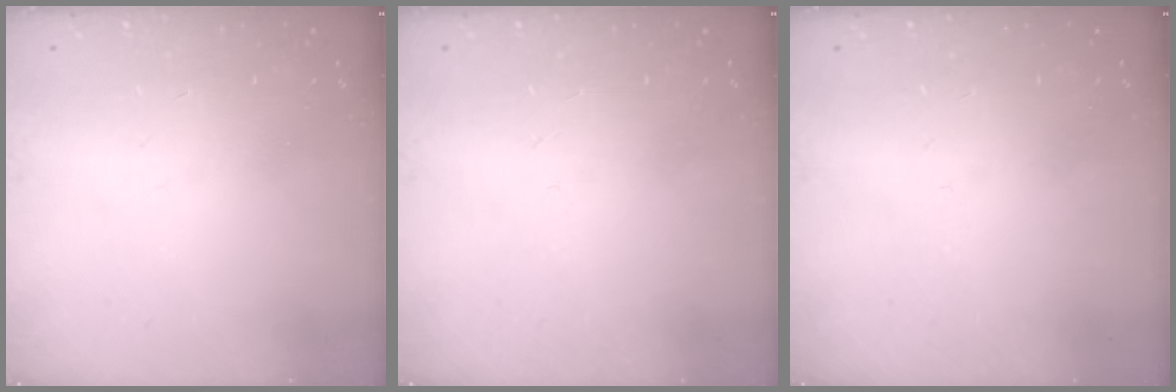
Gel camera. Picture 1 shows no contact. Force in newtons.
{"total": 0.0}
{"total": 0.0}